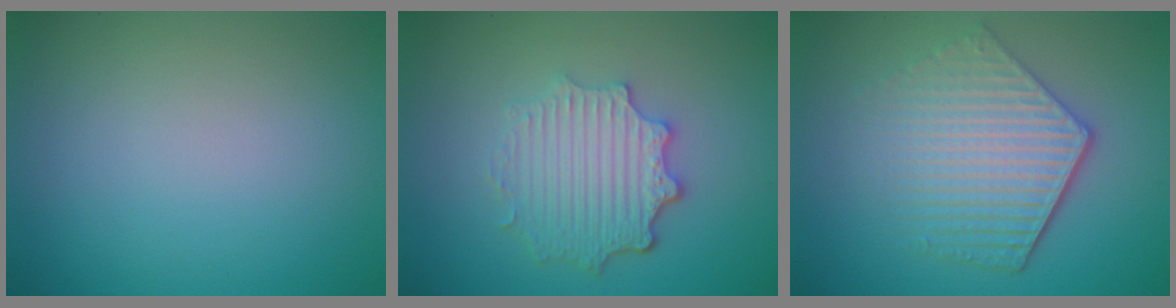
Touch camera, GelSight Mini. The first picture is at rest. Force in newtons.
{"total": 4.6, "press": 3.6, "slide": 2.8}
{"total": 5.7, "press": 4.2, "slide": 3.8}